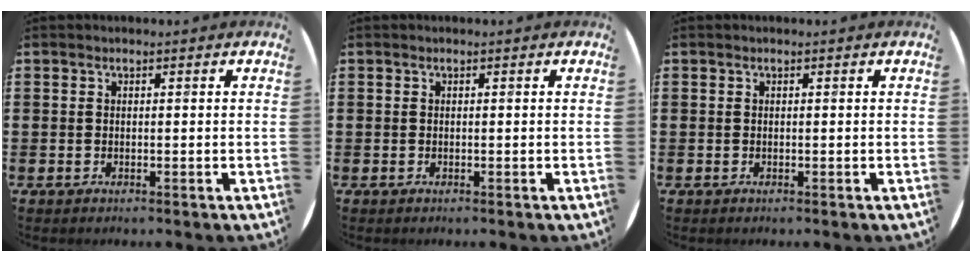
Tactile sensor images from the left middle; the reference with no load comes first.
{"total": 0.0}
{"total": 0.0}